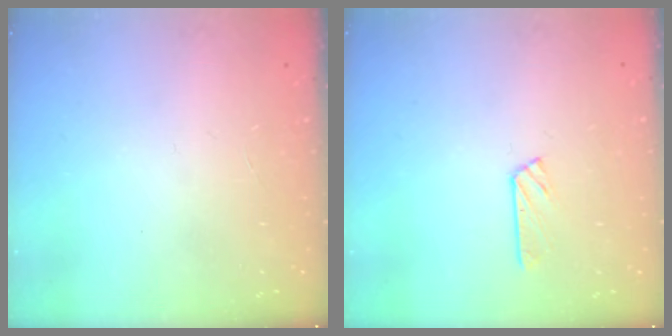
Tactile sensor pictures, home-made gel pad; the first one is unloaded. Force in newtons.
{"total": 2.9, "press": 2.8, "slide": 0.3}